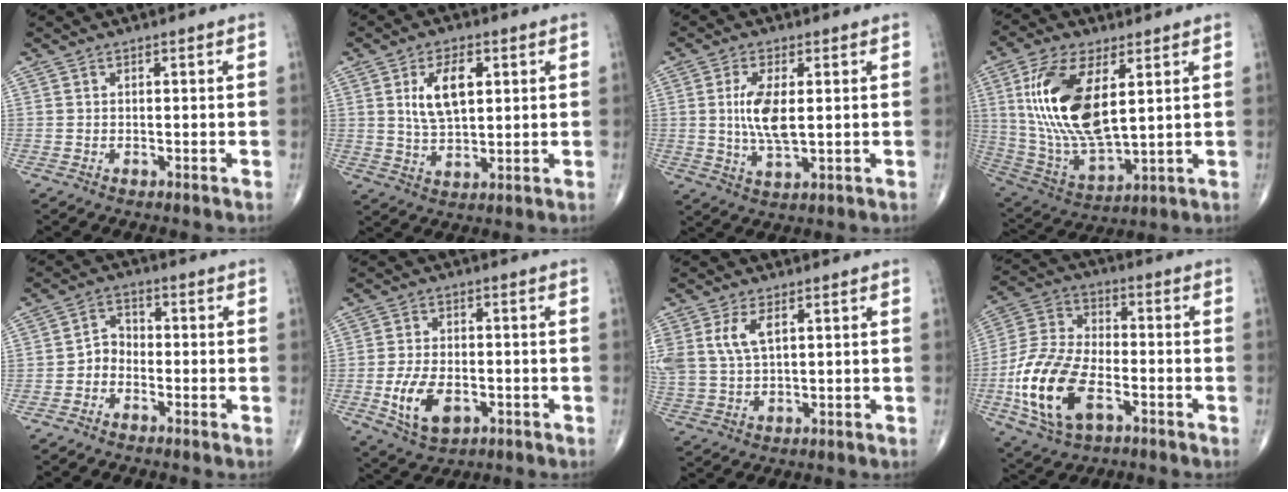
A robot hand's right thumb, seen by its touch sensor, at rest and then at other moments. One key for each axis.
{"total": 8.9, "fx": 2.6, "fy": 4.5, "fz": 7.3, "tx": -0.119, "ty": -0.008, "tz": 0.050}
{"total": 7.9, "fx": 0.9, "fy": 3.0, "fz": 7.2, "tx": -0.147, "ty": -0.014, "tz": 0.020}
{"total": 19.4, "fx": 4.9, "fy": 8.8, "fz": 16.6, "tx": -0.334, "ty": -0.023, "tz": 0.102}
{"total": 3.4, "fx": -1.6, "fy": 2.5, "fz": 1.6, "tx": -0.011, "ty": 0.021, "tz": -0.043}
{"total": 9.3, "fx": -2.8, "fy": 5.5, "fz": 7.0, "tx": -0.126, "ty": 0.003, "tz": -0.039}
{"total": 8.0, "fx": 2.9, "fy": 4.3, "fz": 6.1, "tx": -0.138, "ty": 0.000, "tz": 0.066}
{"total": 17.6, "fx": -5.8, "fy": 9.6, "fz": 13.5, "tx": -0.276, "ty": 0.020, "tz": -0.107}